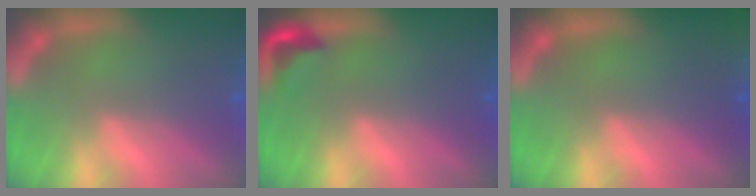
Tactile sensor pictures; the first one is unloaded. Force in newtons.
{"total": 2.4}
{"total": 8.0}